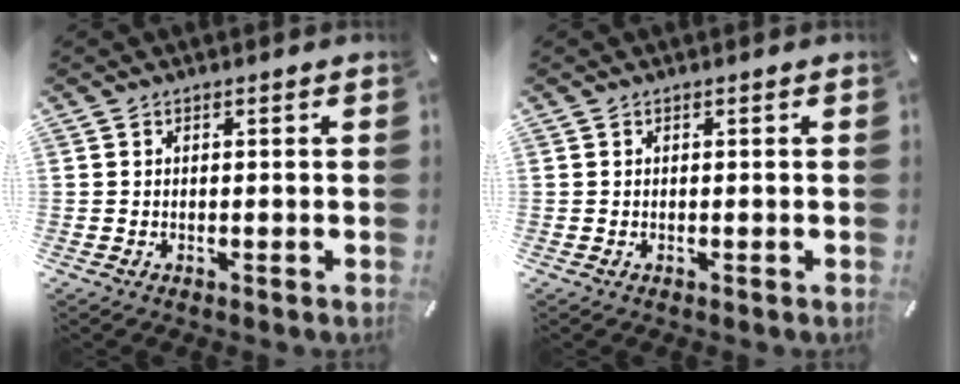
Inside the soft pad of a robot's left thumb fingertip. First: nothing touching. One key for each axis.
{"total": 0.0}